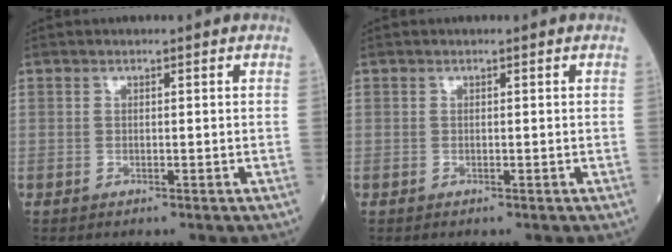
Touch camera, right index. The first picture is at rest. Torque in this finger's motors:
{"motor_torque": [0.02, 0.02, 0.00, -0.01]}